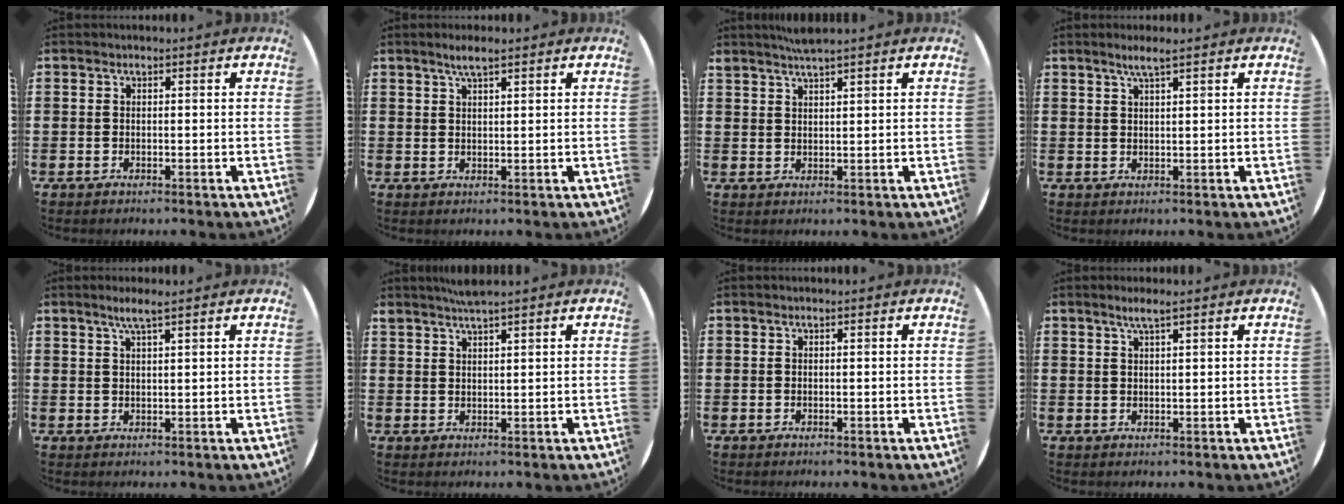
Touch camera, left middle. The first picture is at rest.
{"total": 2.5, "force": [2.0, 0.4, 1.5], "torque": [-0.032, 0.004, 0.035]}
{"total": 2.4, "force": [2.3, -0.2, 0.9], "torque": [-0.019, -0.001, 0.042]}
{"total": 2.4, "force": [1.8, 0.0, 1.6], "torque": [-0.032, 0.002, 0.031]}
{"total": 2.7, "force": [1.9, 0.0, 1.8], "torque": [-0.038, 0.002, 0.034]}
{"total": 2.5, "force": [2.3, -0.2, 0.9], "torque": [-0.021, -0.002, 0.044]}
{"total": 0.0}
{"total": 2.1, "force": [1.5, 0.0, 1.5], "torque": [-0.030, 0.002, 0.027]}